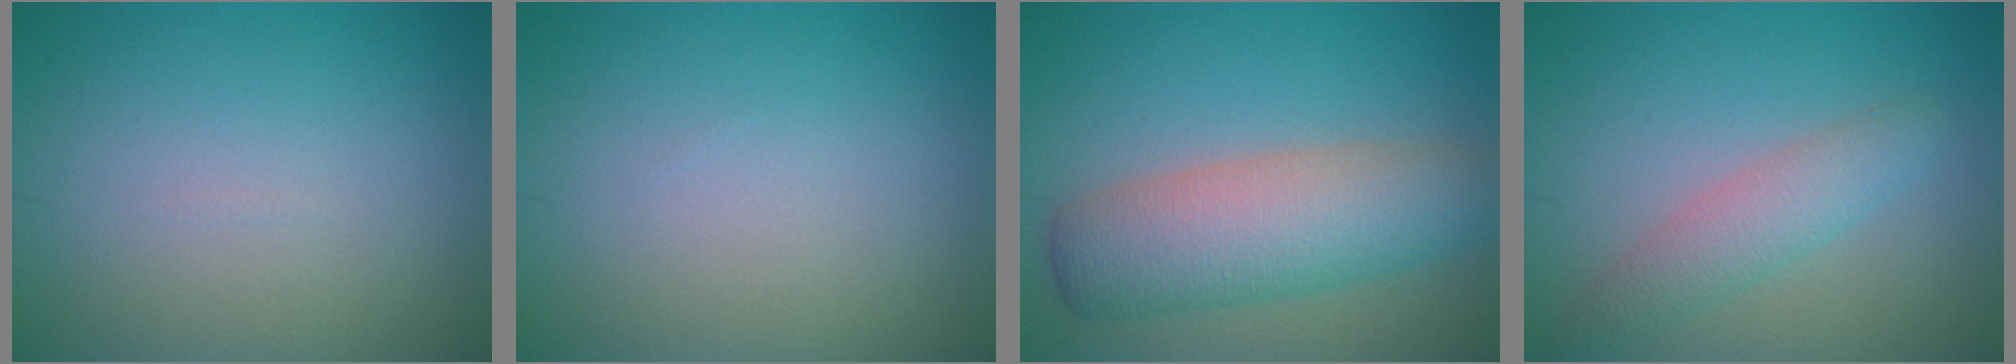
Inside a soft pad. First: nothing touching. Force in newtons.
{"total": 0.0}
{"total": 7.4, "press": 7.4, "slide": 0.2}
{"total": 3.0, "press": 2.9, "slide": 0.2}